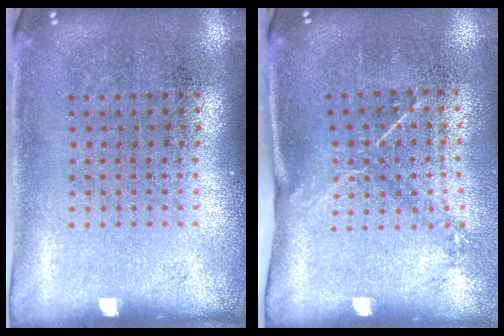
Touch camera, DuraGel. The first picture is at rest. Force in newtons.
{"total": 1.5, "press": 1.0, "slide": 1.0}